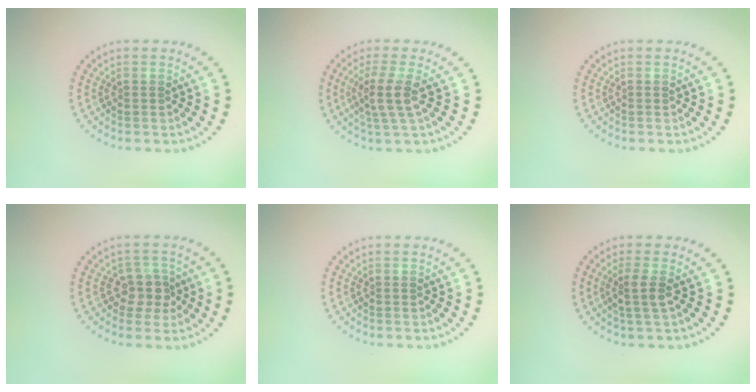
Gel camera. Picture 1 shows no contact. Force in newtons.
{"total": 3.0, "press": 2.4, "slide": 1.8}
{"total": 0.0}
{"total": 2.7, "press": 2.3, "slide": 1.3}
{"total": 0.0}
{"total": 1.9, "press": 1.5, "slide": 1.2}